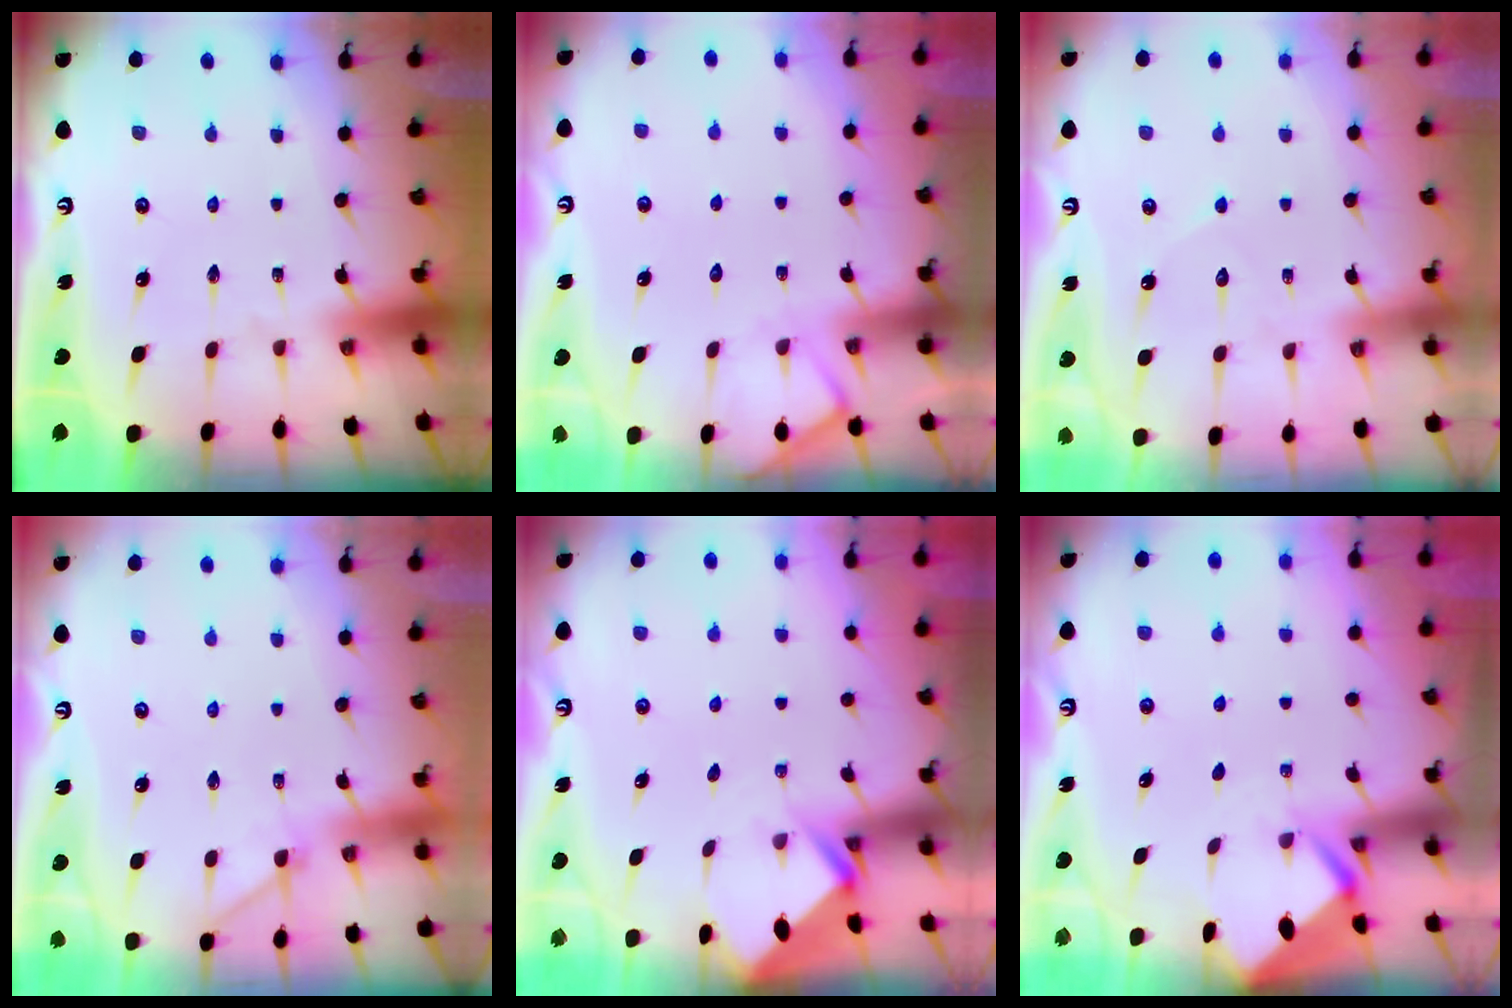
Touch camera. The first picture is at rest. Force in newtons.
{"total": 3.9, "press": 3.8, "slide": 0.5}
{"total": 6.7, "press": 6.7, "slide": 0.8}
{"total": 3.9, "press": 3.8, "slide": 0.6}
{"total": 2.9, "press": 2.9, "slide": 0.2}
{"total": 2.8, "press": 2.8, "slide": 0.2}